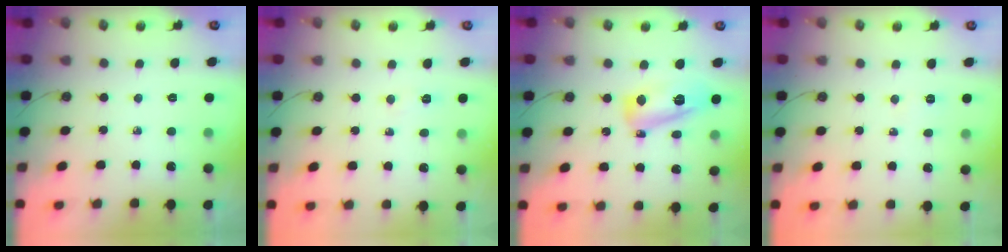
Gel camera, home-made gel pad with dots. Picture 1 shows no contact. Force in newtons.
{"total": 2.9, "press": 2.9, "slide": 0.5}
{"total": 14.1, "press": 14.1, "slide": 1.3}
{"total": 2.6, "press": 2.4, "slide": 0.9}